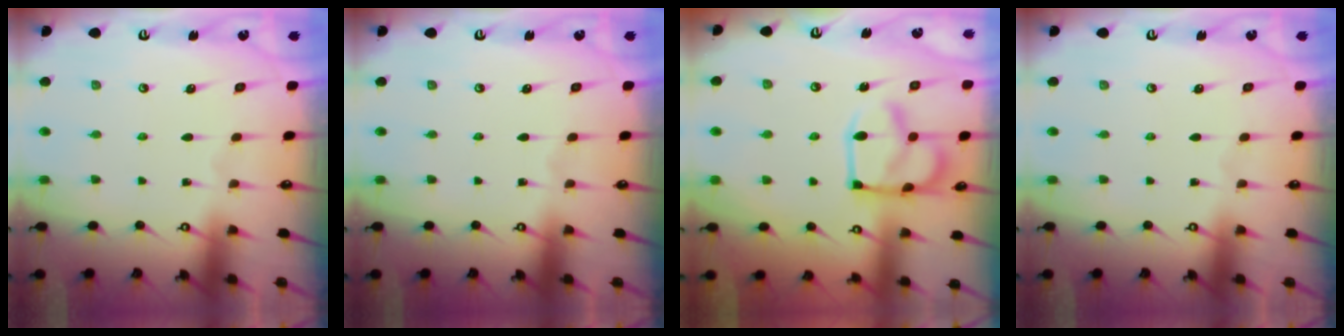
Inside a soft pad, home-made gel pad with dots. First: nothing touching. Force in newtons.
{"total": 0.0}
{"total": 7.2, "press": 7.2, "slide": 0.1}
{"total": 0.0}